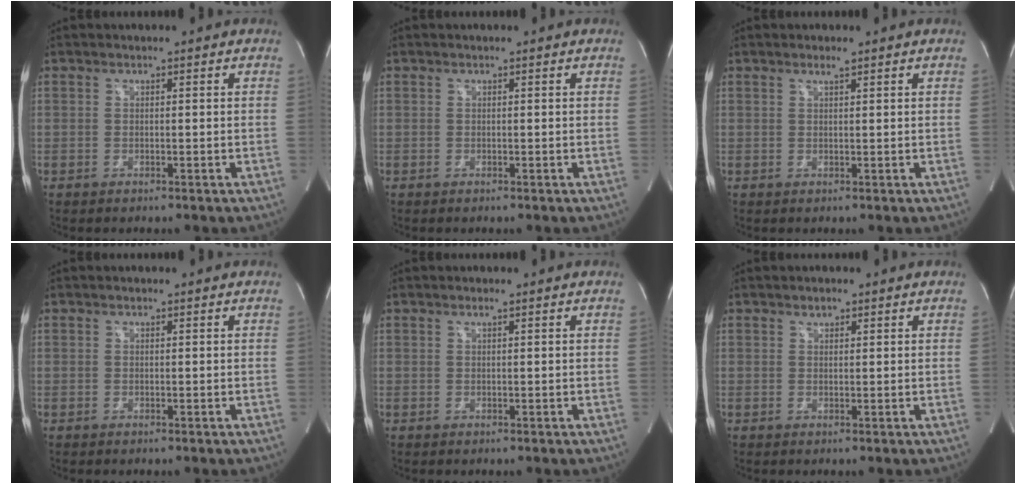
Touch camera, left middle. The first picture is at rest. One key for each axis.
{"total": 0.0}
{"total": 1.1, "fx": 0.8, "fy": 0.1, "fz": 0.7, "tx": -0.014, "ty": 0.000, "tz": 0.016}
{"total": 0.0}
{"total": 0.6, "fx": 0.4, "fy": 0.0, "fz": 0.5, "tx": -0.010, "ty": 0.001, "tz": 0.008}
{"total": 1.2, "fx": 0.8, "fy": 0.6, "fz": 0.5, "tx": -0.011, "ty": 0.002, "tz": 0.013}